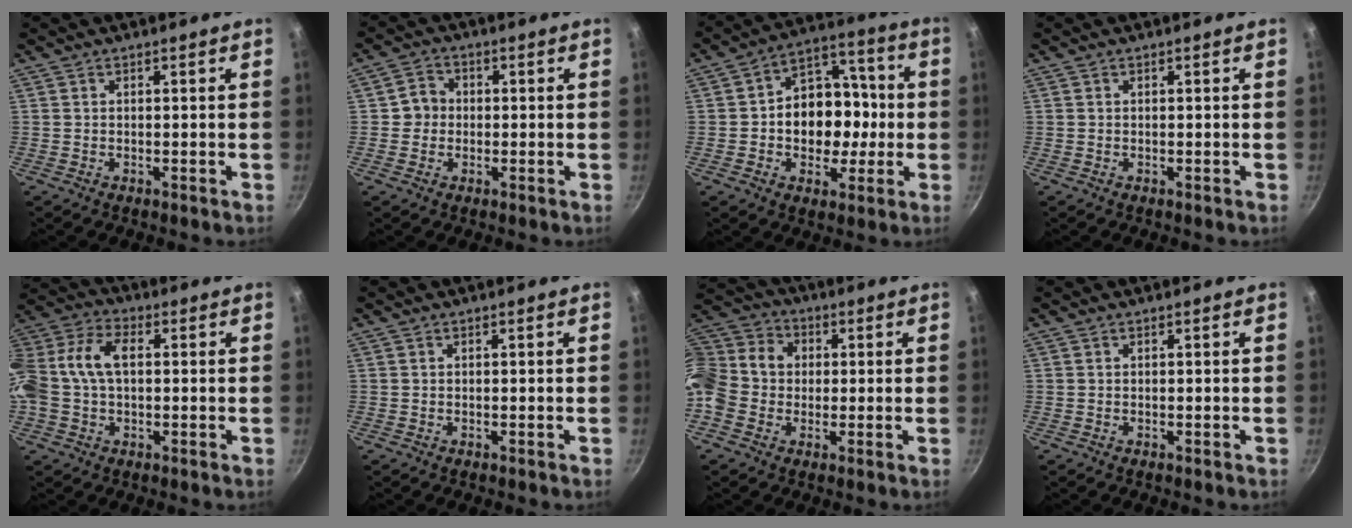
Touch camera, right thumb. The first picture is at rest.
{"total": 4.0, "force": [-0.2, 3.8, 1.4], "torque": [-0.001, 0.010, -0.012]}
{"total": 15.0, "force": [-0.9, 10.7, 10.4], "torque": [-0.095, 0.038, -0.016]}
{"total": 0.0}
{"total": 15.6, "force": [1.4, 9.6, 12.2], "torque": [-0.285, 0.033, 0.024]}
{"total": 0.0}
{"total": 15.7, "force": [0.2, 12.6, 9.3], "torque": [-0.199, 0.039, -0.002]}
{"total": 0.0}